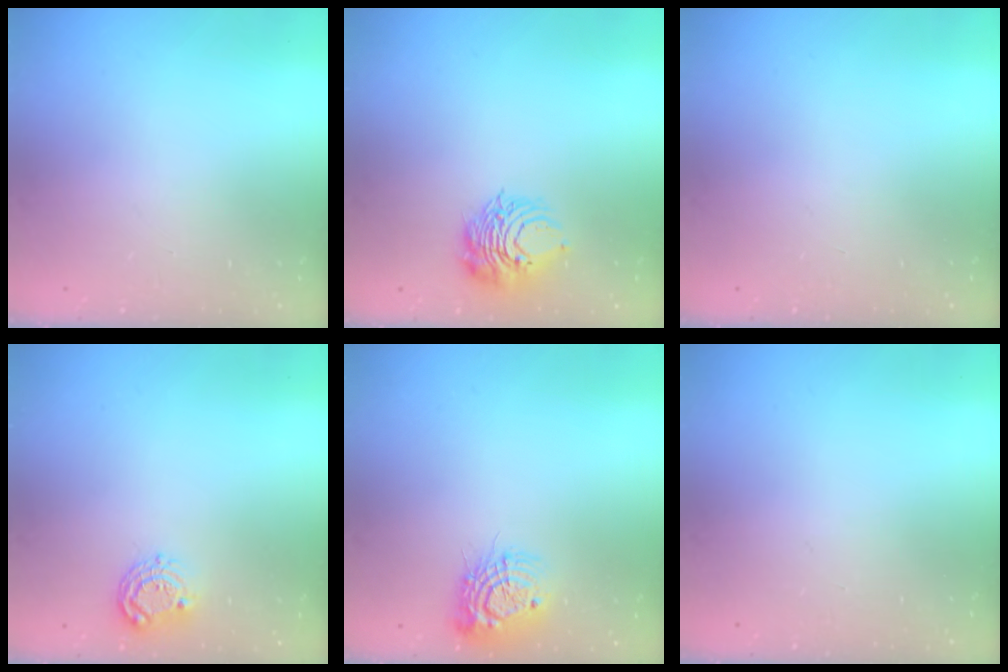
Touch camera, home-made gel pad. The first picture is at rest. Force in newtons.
{"total": 9.9, "press": 9.8, "slide": 0.8}
{"total": 0.0}
{"total": 7.4, "press": 7.4, "slide": 0.2}
{"total": 12.0, "press": 12.0, "slide": 0.8}
{"total": 0.0}